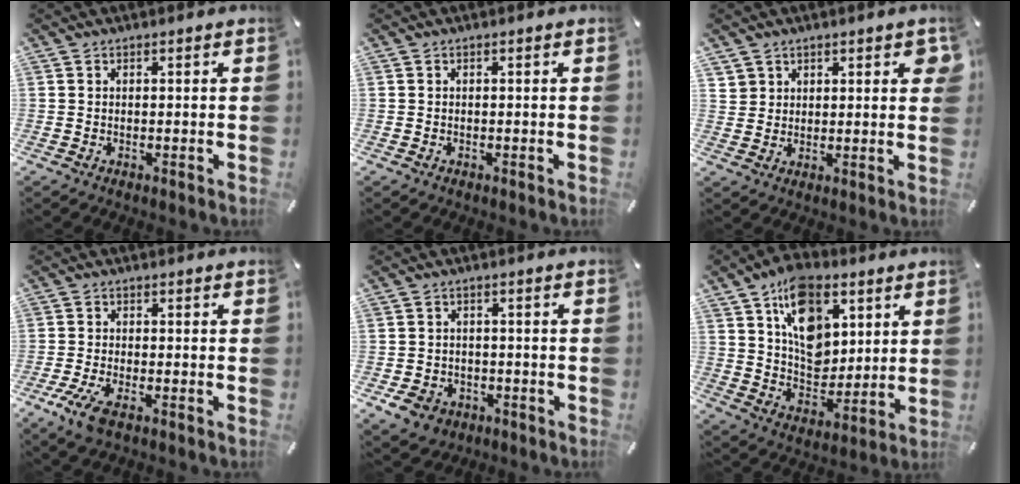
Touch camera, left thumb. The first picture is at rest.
{"total": 0.0}
{"total": 4.3, "force": [2.7, 3.1, 1.3], "torque": [-0.012, -0.008, 0.046]}
{"total": 4.9, "force": [-2.8, 1.8, 3.6], "torque": [-0.089, -0.005, -0.053]}
{"total": 5.3, "force": [-2.5, 4.4, 1.6], "torque": [-0.031, 0.011, -0.047]}
{"total": 15.6, "force": [7.4, 10.9, 8.3], "torque": [-0.134, -0.031, 0.141]}